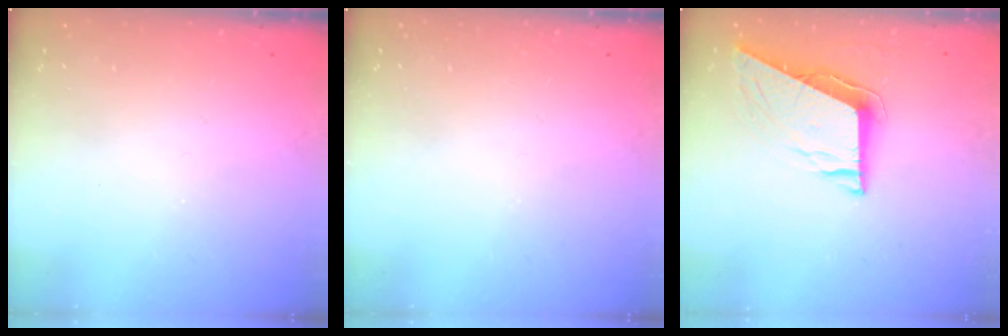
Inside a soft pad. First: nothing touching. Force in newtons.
{"total": 0.0}
{"total": 9.7, "press": 9.7, "slide": 1.2}